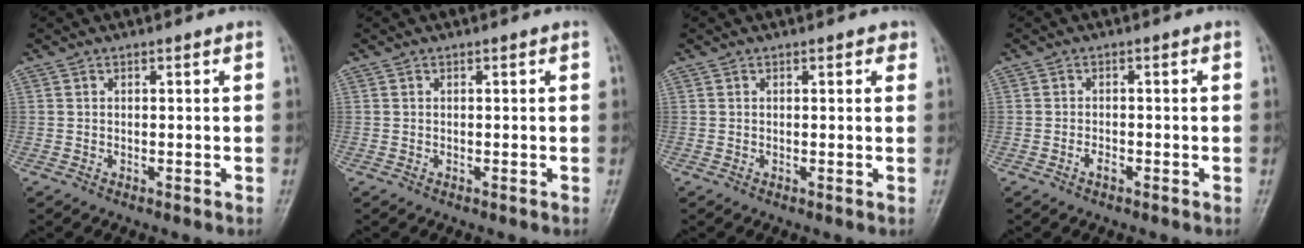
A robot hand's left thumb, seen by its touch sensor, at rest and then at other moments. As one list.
[{"total": 0.0}, {"total": 1.5, "force": [0.7, 0.8, 1.0], "torque": [0.000, 0.000, 0.004]}, {"total": 1.6, "force": [-0.9, 0.9, 1.0], "torque": [-0.015, 0.004, -0.020]}]